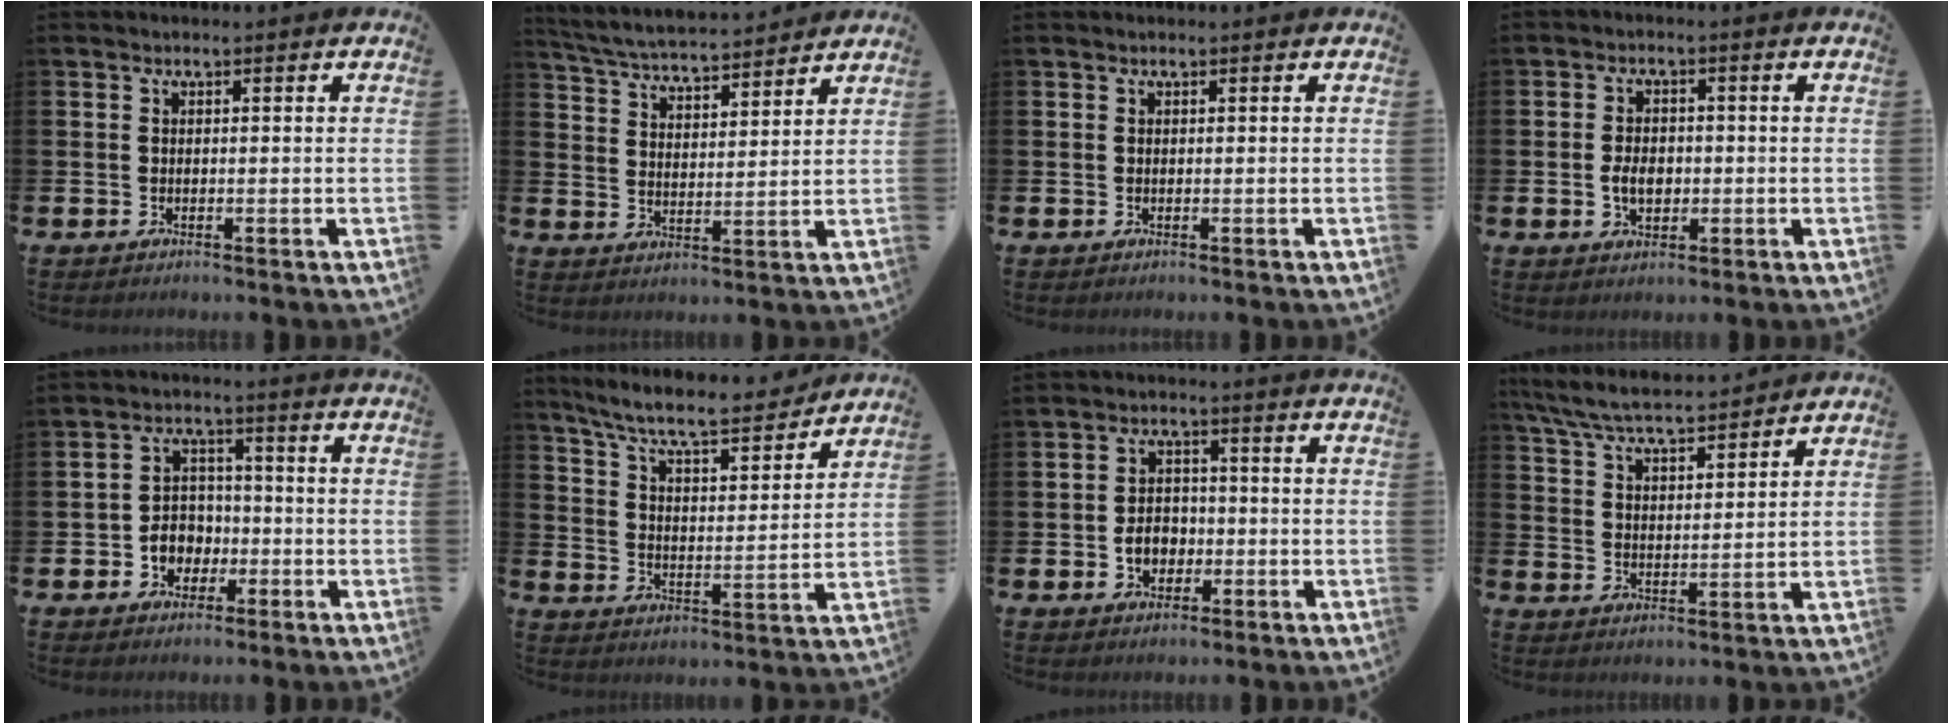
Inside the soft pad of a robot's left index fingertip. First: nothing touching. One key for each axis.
{"total": 5.1, "fx": 5.1, "fy": 0.4, "fz": 0.8, "tx": -0.037, "ty": -0.038, "tz": 0.087}
{"total": 0.0}
{"total": 3.6, "fx": -0.4, "fy": 2.5, "fz": 2.7, "tx": -0.029, "ty": -0.002, "tz": -0.014}
{"total": 4.4, "fx": -1.2, "fy": 3.9, "fz": 1.5, "tx": -0.024, "ty": 0.000, "tz": -0.030}
{"total": 8.4, "fx": 7.6, "fy": 1.3, "fz": 3.3, "tx": -0.090, "ty": -0.055, "tz": 0.129}
{"total": 3.9, "fx": -1.0, "fy": 3.1, "fz": 2.1, "tx": -0.023, "ty": -0.004, "tz": -0.027}
{"total": 6.7, "fx": 6.4, "fy": 0.6, "fz": 1.9, "tx": -0.062, "ty": -0.036, "tz": 0.112}